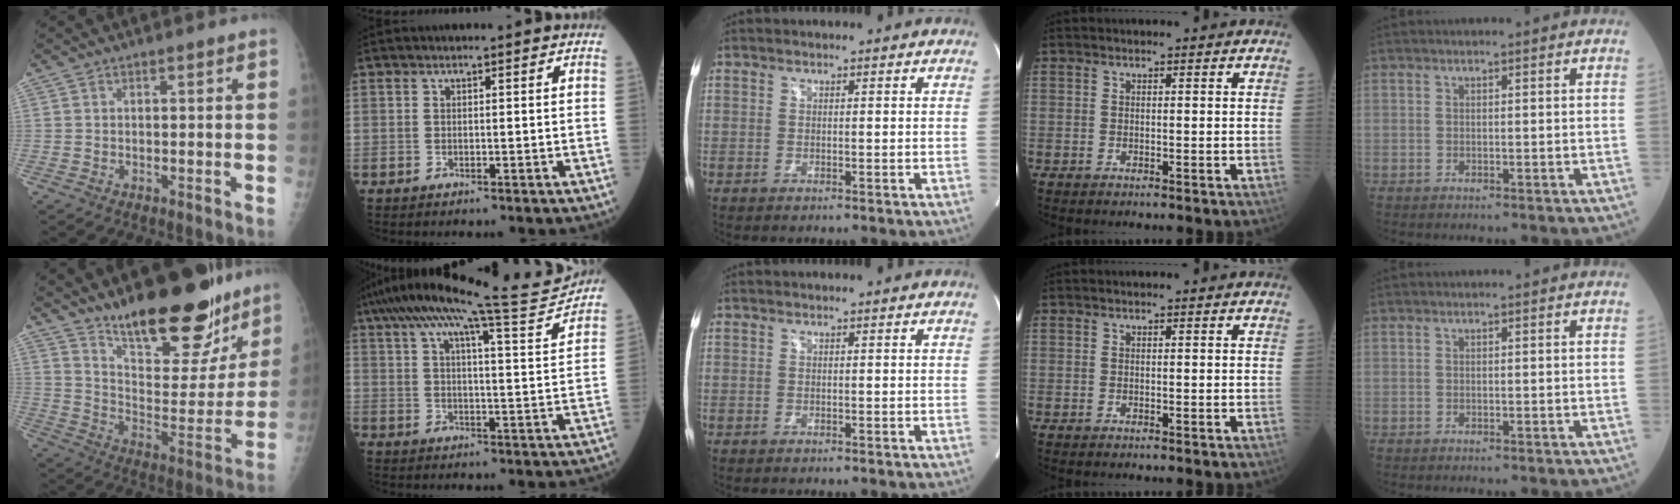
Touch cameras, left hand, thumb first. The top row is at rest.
{"thumb": {"total": 23.0, "force": [17.1, 8.3, 12.9], "torque": [-0.140, -0.108, 0.266]}, "index": {"total": 16.6, "force": [14.7, -0.6, 7.8], "torque": [-0.133, -0.007, 0.206]}}